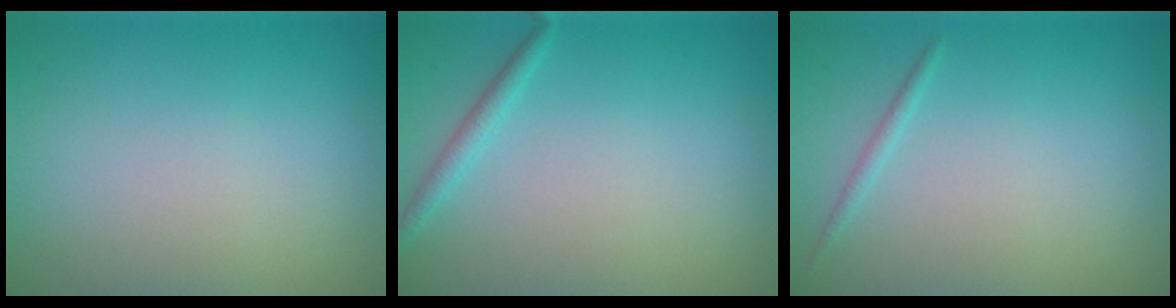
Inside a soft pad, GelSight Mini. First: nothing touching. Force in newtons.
{"total": 1.2, "press": 1.2, "slide": 0.1}
{"total": 0.7, "press": 0.7, "slide": 0.0}